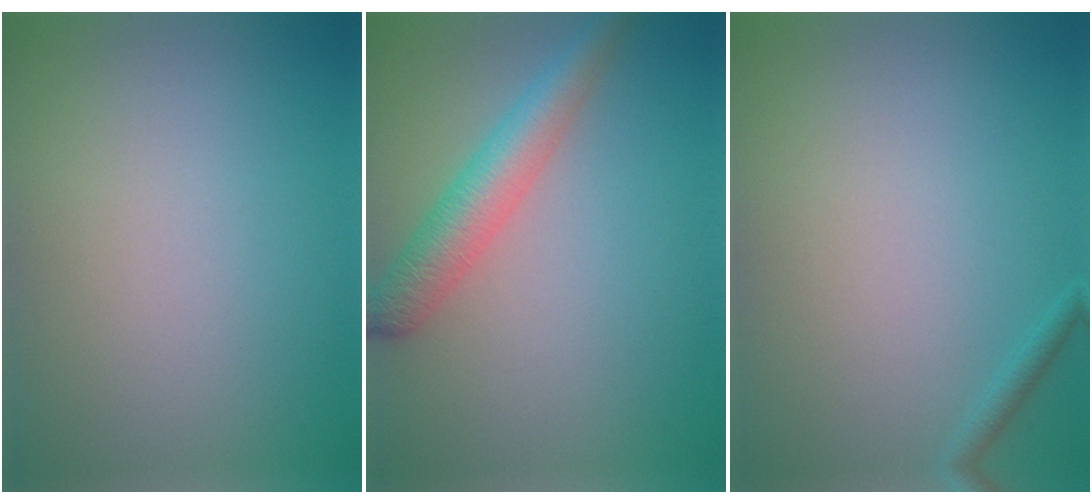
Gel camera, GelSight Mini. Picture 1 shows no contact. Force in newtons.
{"total": 4.4, "press": 4.4, "slide": 0.1}
{"total": 0.9, "press": 0.9, "slide": 0.1}